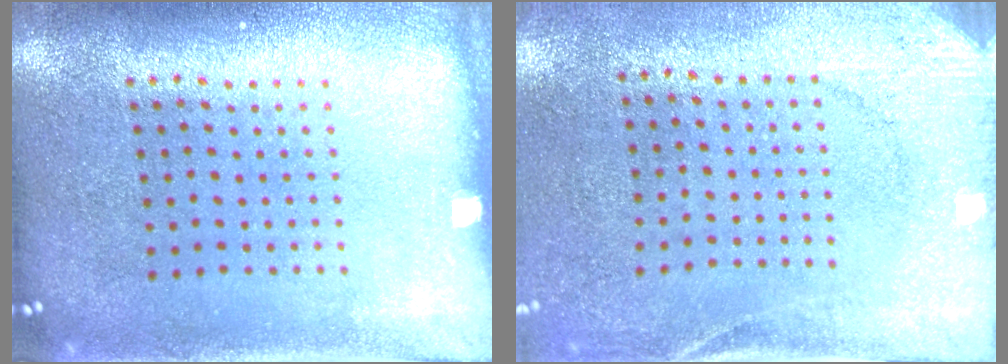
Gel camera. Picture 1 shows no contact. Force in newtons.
{"total": 2.7, "press": 2.2, "slide": 1.5}